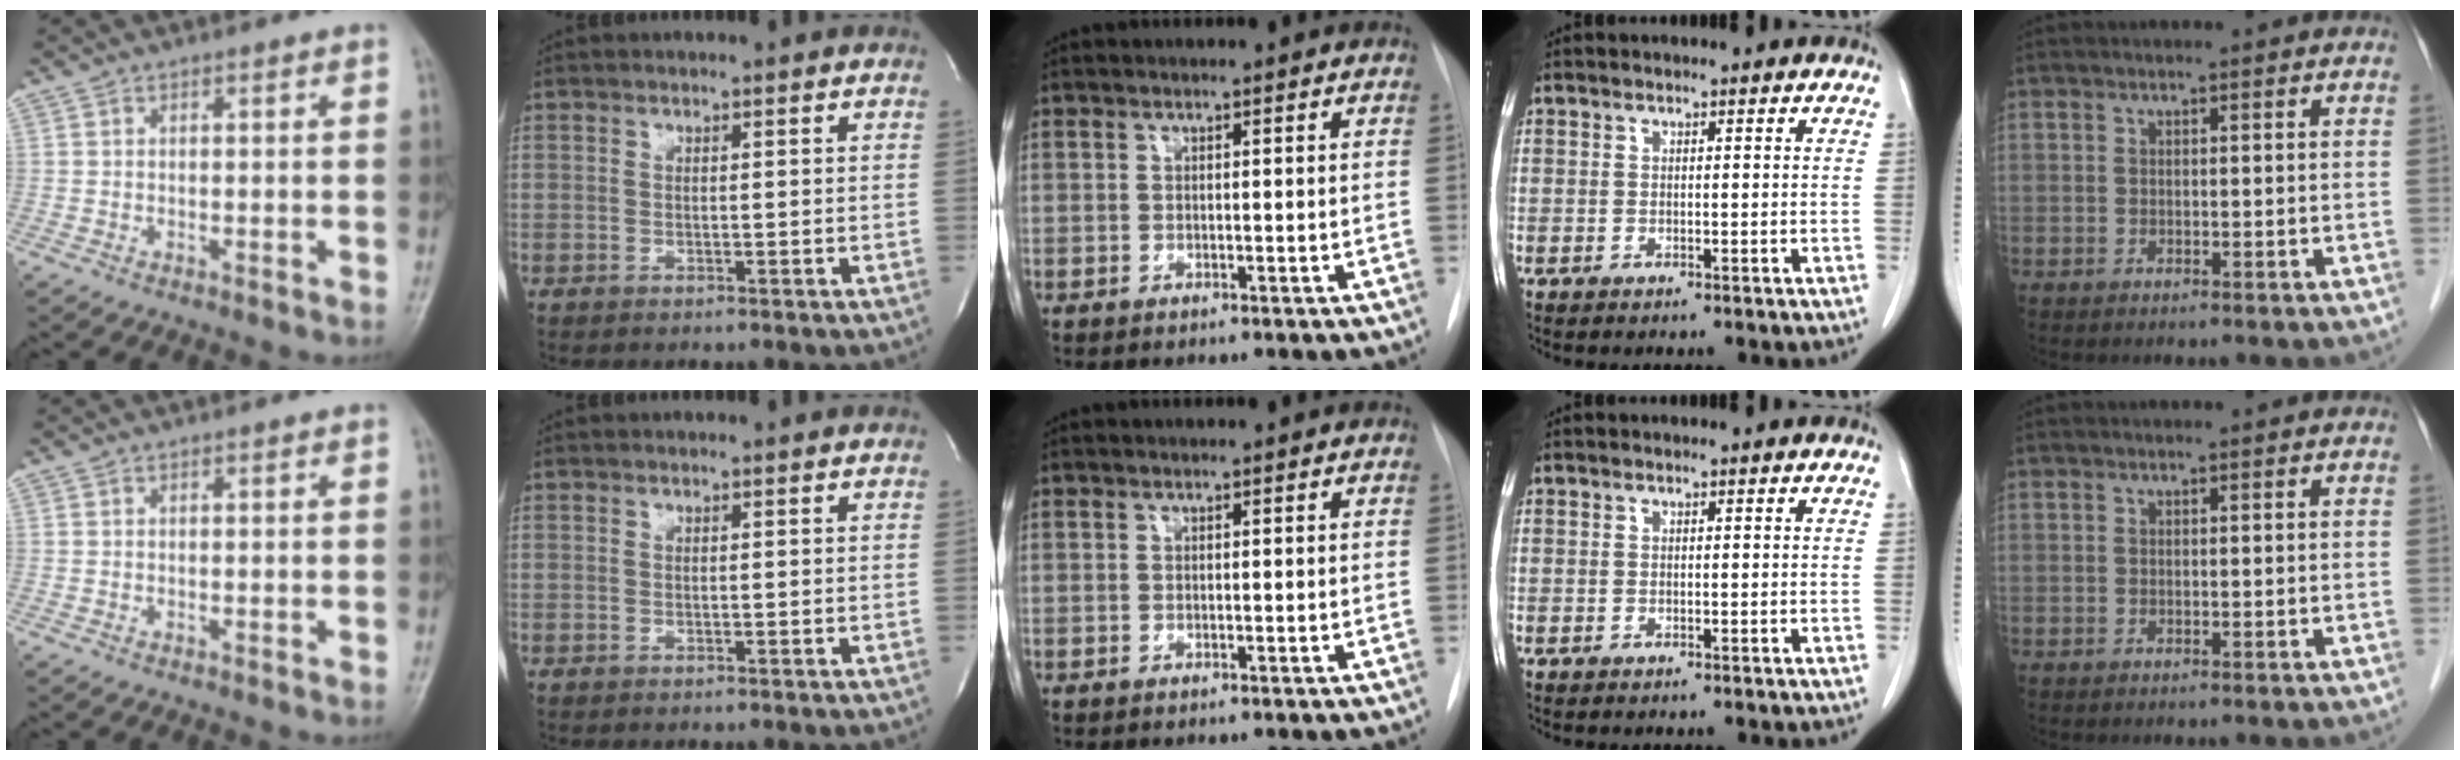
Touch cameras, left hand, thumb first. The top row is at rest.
{}